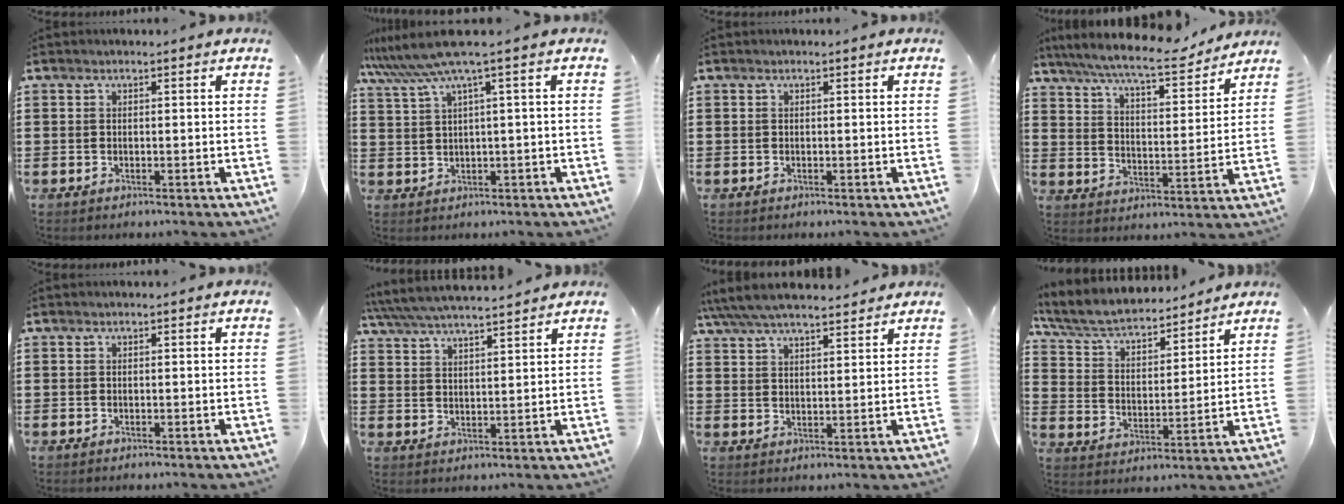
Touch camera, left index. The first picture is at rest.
{"total": 5.5, "force": [2.5, -0.6, 4.9], "torque": [-0.119, -0.020, 0.038]}
{"total": 0.0}
{"total": 8.7, "force": [7.8, 0.3, 3.8], "torque": [-0.104, -0.041, 0.135]}
{"total": 0.0}
{"total": 4.9, "force": [4.6, 0.2, 1.6], "torque": [-0.049, -0.022, 0.081]}
{"total": 5.7, "force": [5.2, 0.7, 2.1], "torque": [-0.058, -0.016, 0.094]}
{"total": 5.8, "force": [5.2, 1.1, 2.2], "torque": [-0.066, -0.031, 0.086]}